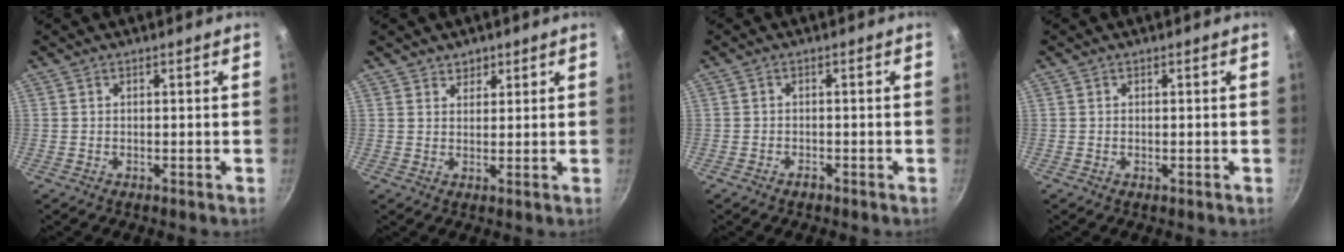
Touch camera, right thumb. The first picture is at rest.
{"total": 2.3, "force": [1.6, 1.6, 0.3], "torque": [0.011, -0.008, 0.024]}
{"total": 1.6, "force": [-1.1, 0.8, 0.6], "torque": [-0.012, 0.013, -0.020]}
{"total": 0.6, "force": [-0.2, 0.3, 0.5], "torque": [-0.009, 0.003, -0.004]}